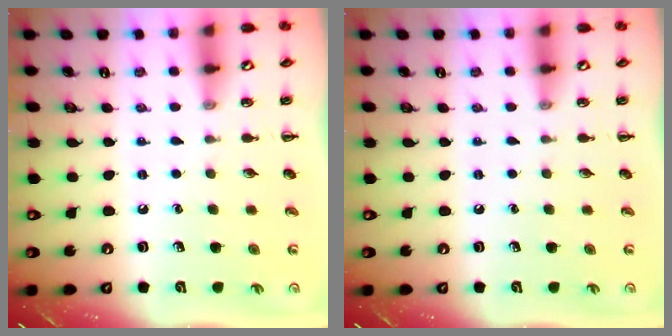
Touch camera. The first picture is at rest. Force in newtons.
{"total": 0.0}